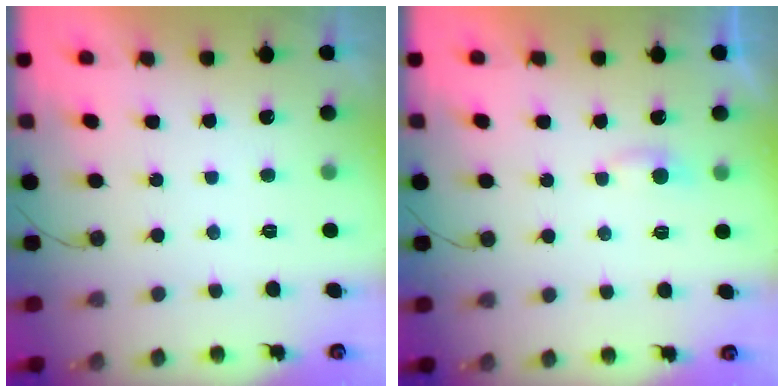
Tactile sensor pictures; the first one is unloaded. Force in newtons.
{"total": 2.4, "press": 2.4, "slide": 0.3}